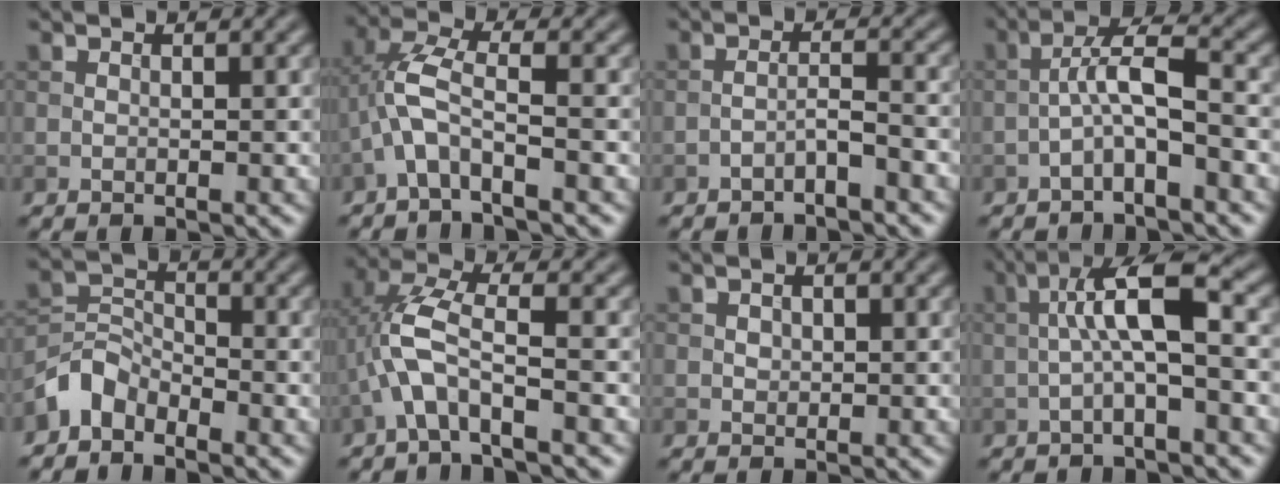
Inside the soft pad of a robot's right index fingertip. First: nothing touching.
{"total": 4.3, "force": [-1.8, 1.2, 3.6], "torque": [-0.083, 0.015, -0.045]}
{"total": 1.9, "force": [-1.5, 0.2, 1.2], "torque": [-0.021, 0.011, -0.031]}
{"total": 3.8, "force": [-1.5, 0.6, 3.5], "torque": [-0.064, 0.021, -0.032]}
{"total": 3.3, "force": [-2.7, 1.7, 0.9], "torque": [-0.018, 0.010, -0.065]}
{"total": 5.0, "force": [-1.7, 1.5, 4.5], "torque": [-0.099, 0.016, -0.041]}
{"total": 0.8, "force": [0.2, 0.7, 0.4], "torque": [-0.009, -0.001, 0.003]}
{"total": 6.1, "force": [-0.2, 1.3, 5.9], "torque": [-0.108, 0.025, -0.014]}